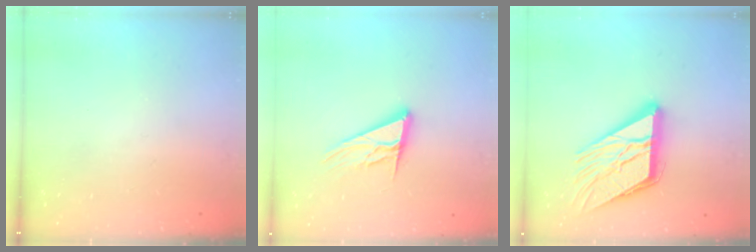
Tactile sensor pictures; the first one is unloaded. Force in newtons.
{"total": 13.1, "press": 12.9, "slide": 2.5}
{"total": 17.8, "press": 17.7, "slide": 2.1}